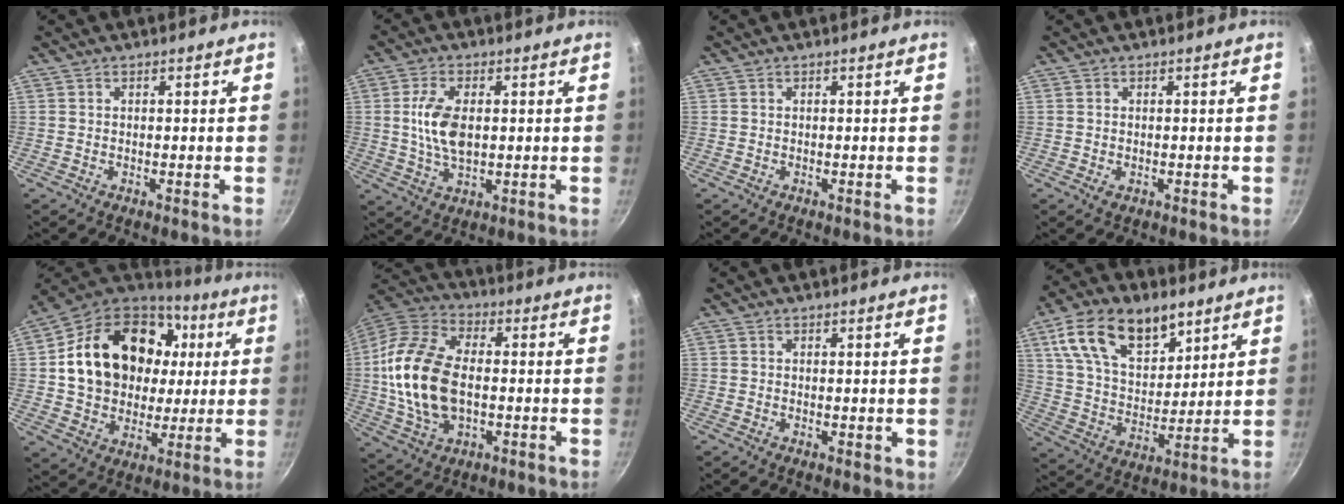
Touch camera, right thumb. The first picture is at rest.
{"total": 8.8, "force": [0.9, 4.7, 7.4], "torque": [-0.140, 0.000, 0.016]}
{"total": 0.0}
{"total": 0.8, "force": [-0.1, 0.5, 0.6], "torque": [-0.009, -0.001, -0.002]}
{"total": 25.1, "force": [4.8, 19.3, 15.4], "torque": [-0.256, 0.023, 0.089]}
{"total": 19.0, "force": [-0.6, 11.7, 15.0], "torque": [-0.288, 0.020, -0.017]}
{"total": 1.1, "force": [0.3, 0.6, 0.9], "torque": [-0.008, -0.003, 0.002]}
{"total": 19.1, "force": [10.0, 11.2, 11.8], "torque": [-0.180, -0.035, 0.180]}